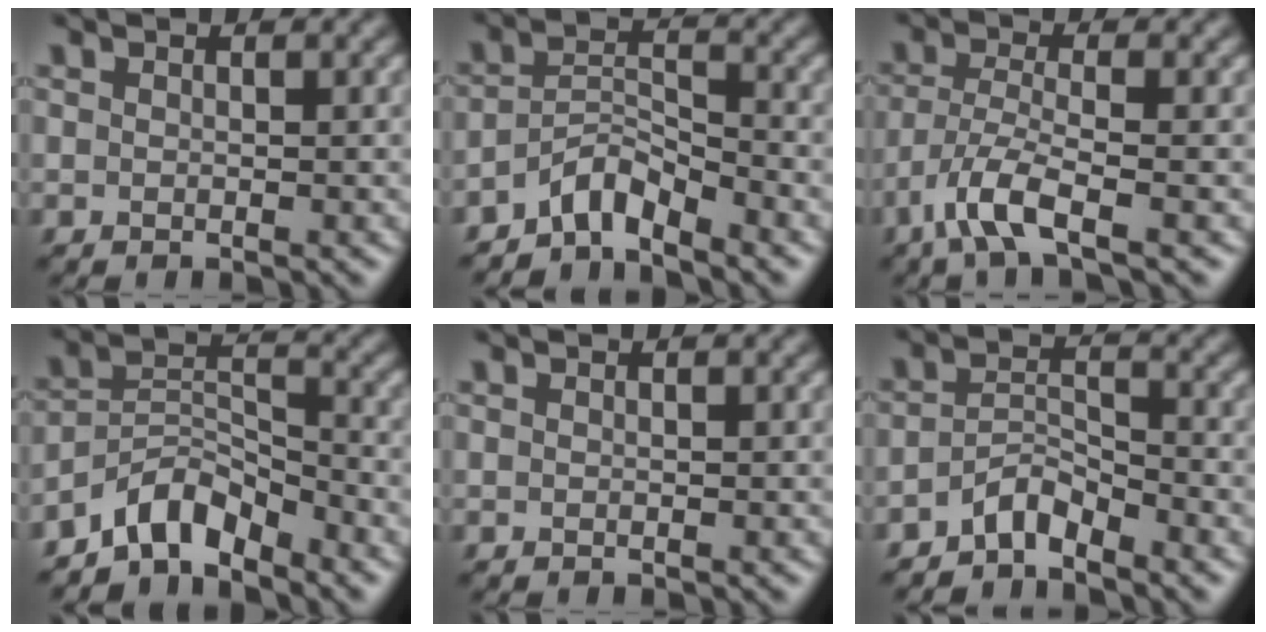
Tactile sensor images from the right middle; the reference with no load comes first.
{"total": 3.5, "force": [-3.0, 1.0, 1.6], "torque": [-0.026, 0.011, -0.064]}
{"total": 4.3, "force": [-2.6, 0.9, 3.4], "torque": [-0.073, -0.003, -0.061]}
{"total": 4.8, "force": [-4.0, 1.9, 1.9], "torque": [-0.024, 0.007, -0.084]}
{"total": 0.0}
{"total": 2.8, "force": [-2.4, 0.9, 1.2], "torque": [-0.020, 0.012, -0.049]}